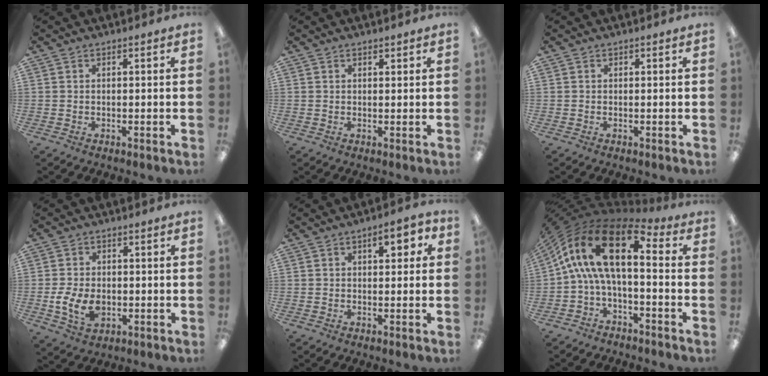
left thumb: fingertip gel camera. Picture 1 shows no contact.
{"total": 1.1, "force": [0.9, 0.5, 0.4], "torque": [-0.002, 0.000, 0.014]}
{"total": 0.0}
{"total": 8.3, "force": [-1.7, 5.8, 5.6], "torque": [-0.100, 0.006, -0.028]}
{"total": 7.7, "force": [4.5, 5.6, 2.7], "torque": [-0.031, -0.027, 0.078]}
{"total": 16.9, "force": [4.5, 7.1, 14.7], "torque": [-0.298, -0.026, 0.076]}